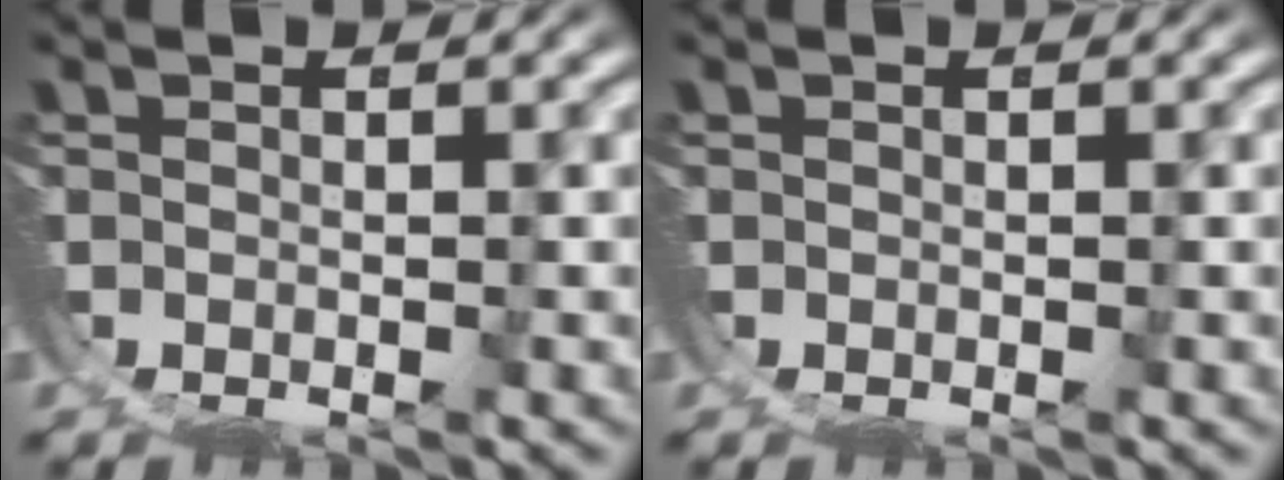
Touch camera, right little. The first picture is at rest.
{"total": 0.0}